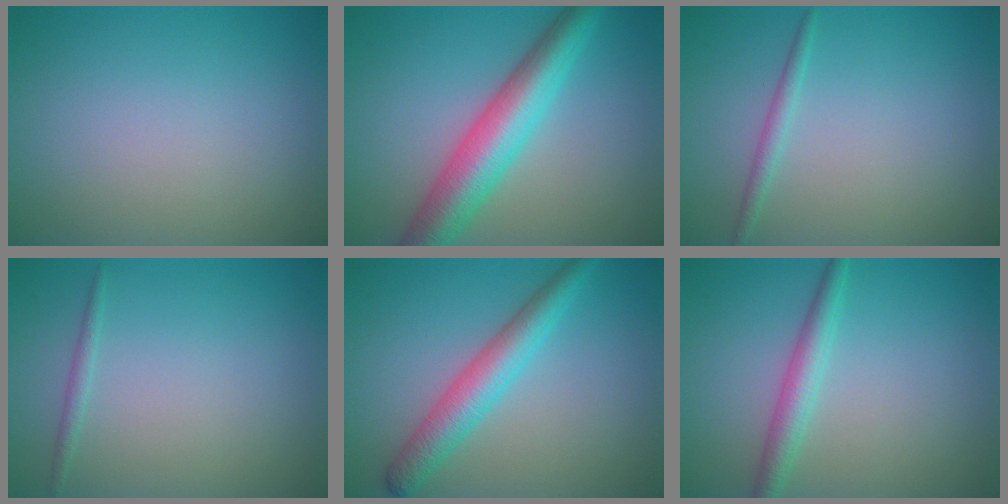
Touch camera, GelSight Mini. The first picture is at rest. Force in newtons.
{"total": 6.9, "press": 6.9, "slide": 0.1}
{"total": 1.2, "press": 1.2, "slide": 0.1}
{"total": 0.8, "press": 0.8, "slide": 0.1}
{"total": 4.2, "press": 4.2, "slide": 0.1}
{"total": 2.6, "press": 2.6, "slide": 0.1}